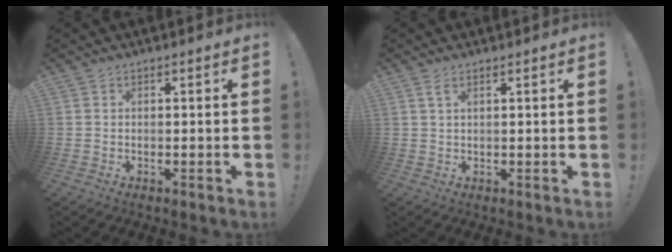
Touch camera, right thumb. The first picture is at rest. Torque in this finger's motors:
{"motor_torque": [0.43, 0.31, -0.23, -0.08, 0.13]}